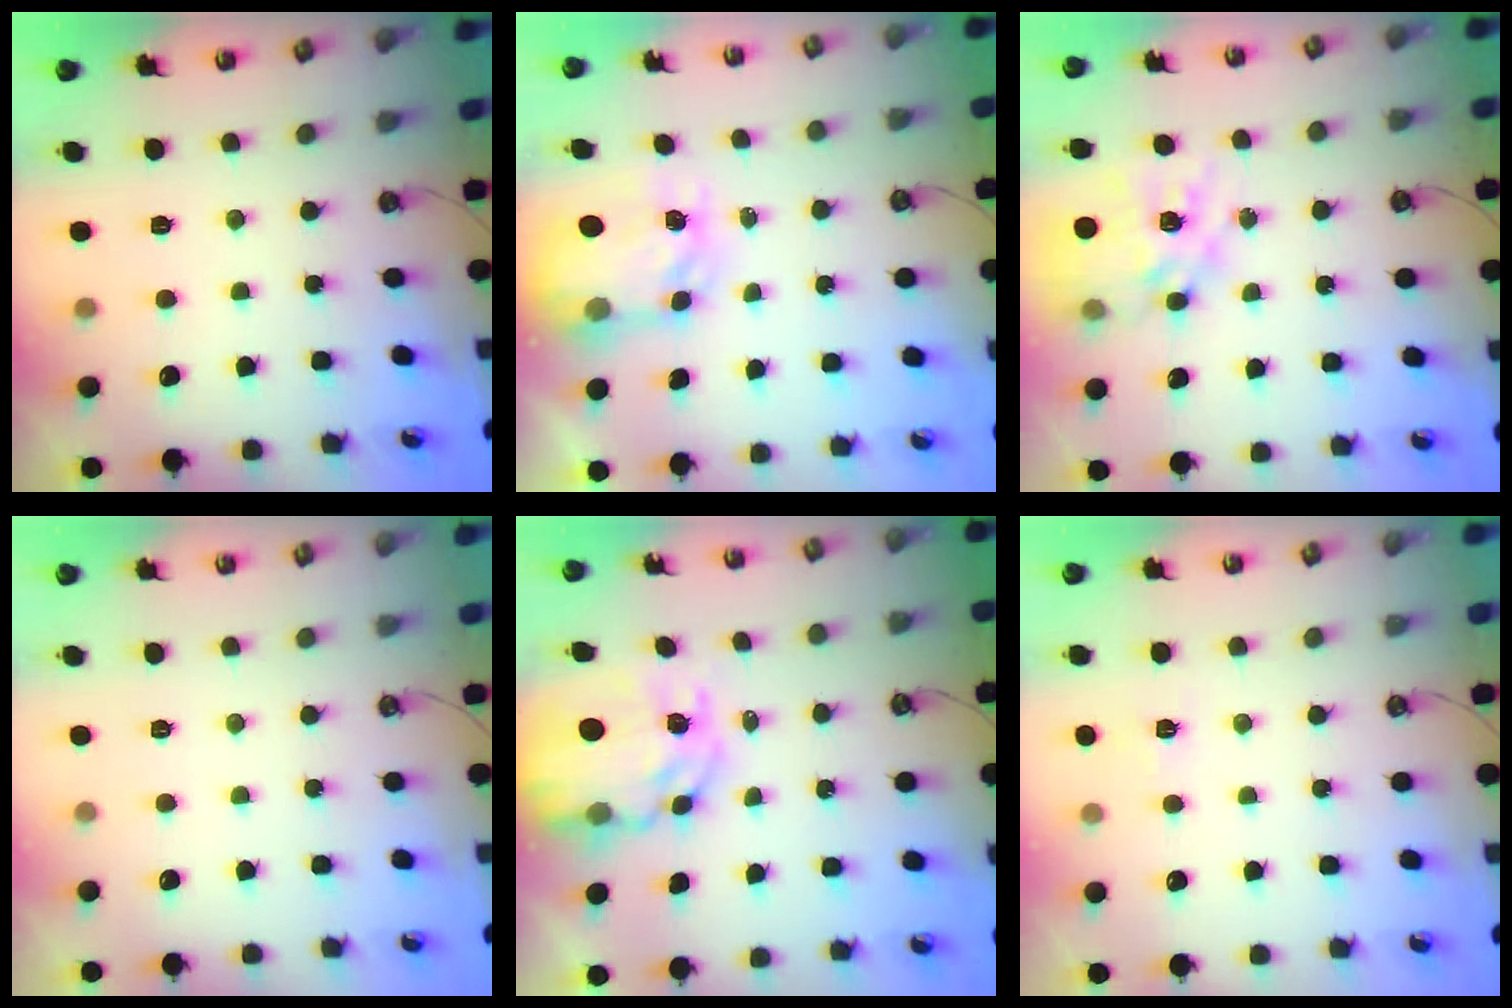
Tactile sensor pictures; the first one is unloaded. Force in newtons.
{"total": 5.3, "press": 5.2, "slide": 0.7}
{"total": 15.9, "press": 15.8, "slide": 1.6}
{"total": 0.0}
{"total": 11.9, "press": 11.8, "slide": 1.1}
{"total": 2.8, "press": 2.8, "slide": 0.3}